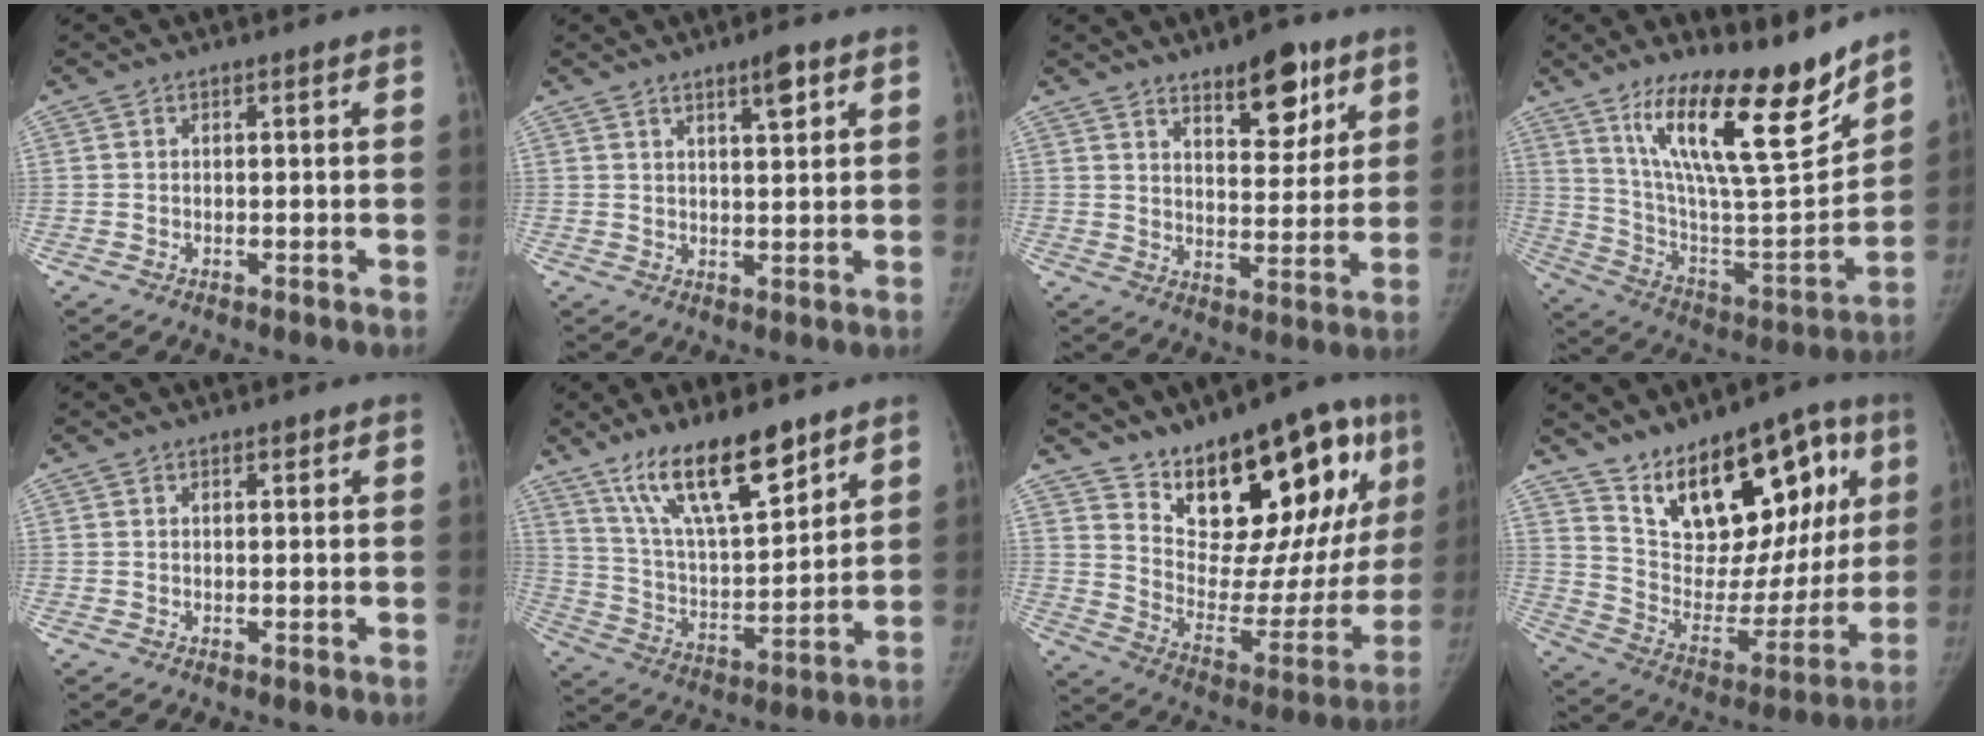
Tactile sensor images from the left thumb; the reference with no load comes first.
{"total": 8.8, "force": [5.2, 3.9, 5.9], "torque": [-0.054, -0.029, 0.076]}
{"total": 14.9, "force": [9.6, 6.4, 9.5], "torque": [-0.092, -0.059, 0.151]}
{"total": 24.0, "force": [16.4, 5.6, 16.5], "torque": [-0.239, -0.092, 0.286]}
{"total": 0.7, "force": [0.5, 0.4, 0.4], "torque": [-0.003, -0.002, 0.006]}
{"total": 17.9, "force": [12.1, 5.5, 12.0], "torque": [-0.182, -0.063, 0.229]}
{"total": 25.5, "force": [14.8, 10.5, 18.0], "torque": [-0.205, -0.071, 0.234]}
{"total": 24.1, "force": [12.4, 12.3, 16.5], "torque": [-0.189, -0.038, 0.211]}